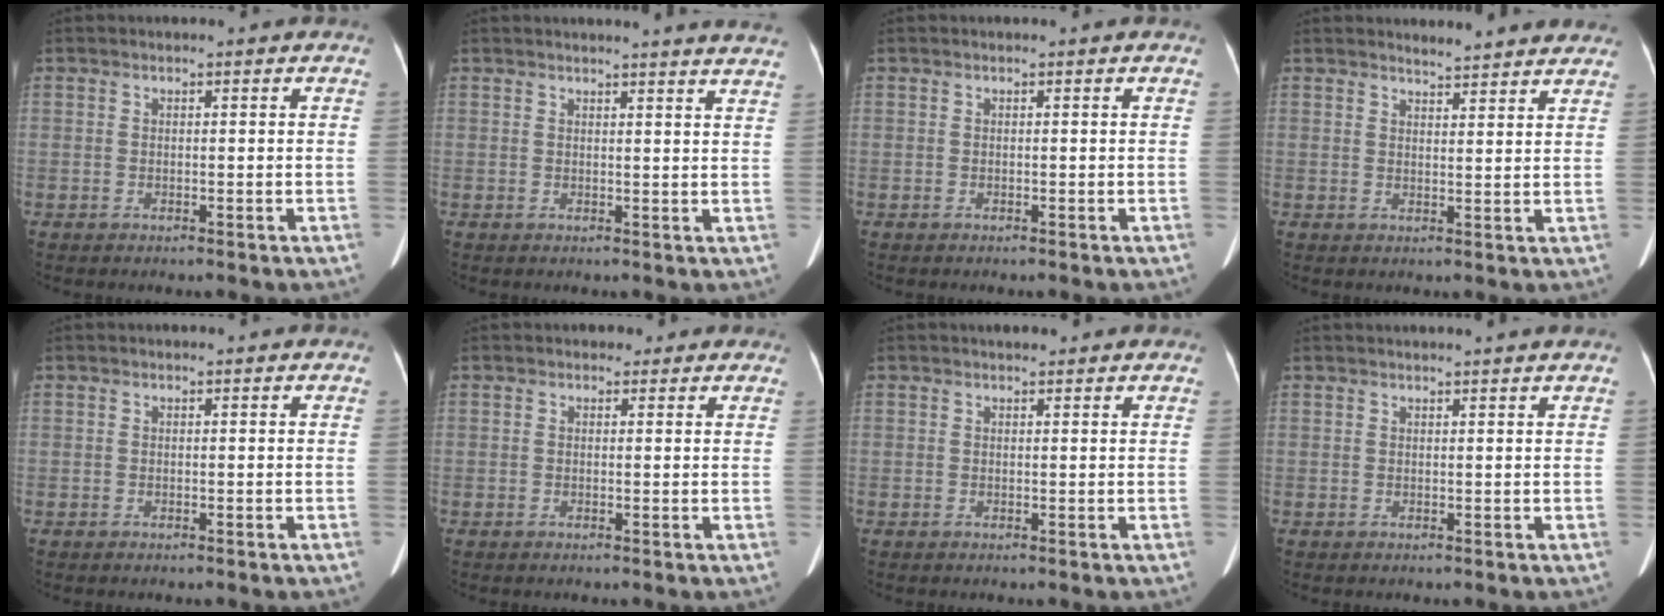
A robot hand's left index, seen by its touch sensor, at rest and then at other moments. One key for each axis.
{"total": 11.2, "fx": 10.7, "fy": -0.6, "fz": 3.5, "tx": -0.040, "ty": -0.038, "tz": 0.100}
{"total": 0.0}
{"total": 7.2, "fx": 7.0, "fy": 0.8, "fz": 1.6, "tx": -0.020, "ty": 0.001, "tz": 0.071}
{"total": 0.0}
{"total": 2.0, "fx": 1.4, "fy": 1.4, "fz": 0.3, "tx": 0.005, "ty": 0.004, "tz": 0.012}
{"total": 2.1, "fx": 1.8, "fy": 0.7, "fz": 0.9, "tx": -0.010, "ty": 0.015, "tz": 0.024}
{"total": 3.5, "fx": 3.3, "fy": -0.6, "fz": 1.2, "tx": -0.018, "ty": 0.015, "tz": 0.040}